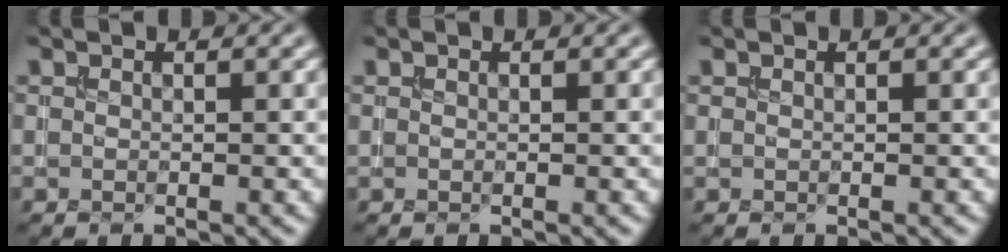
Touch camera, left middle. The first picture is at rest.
{"total": 0.0}
{"total": 0.0}